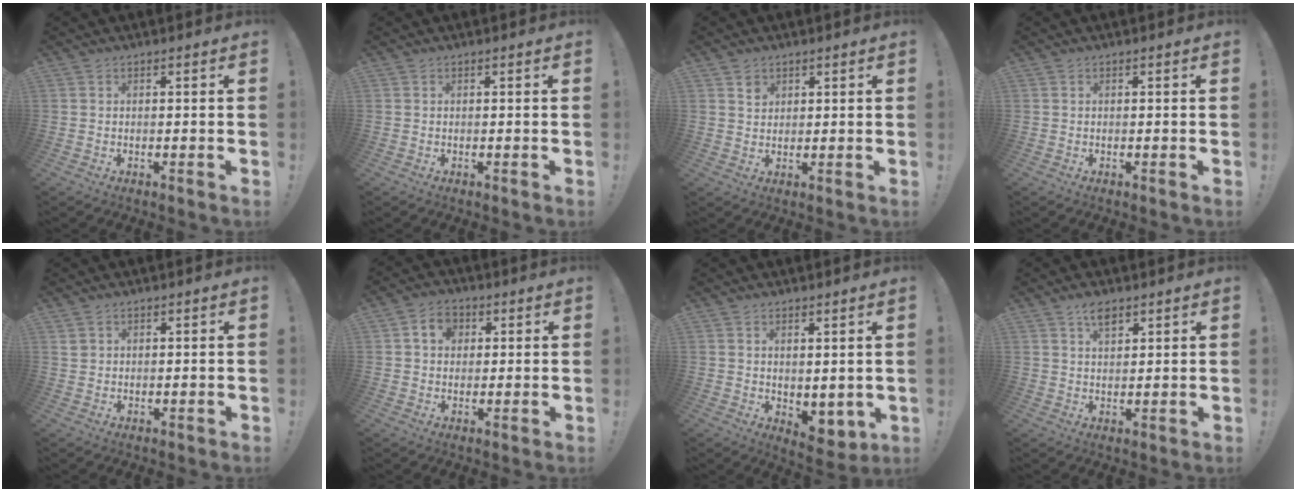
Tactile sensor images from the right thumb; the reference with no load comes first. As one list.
[{"total": 0.0}, {"total": 2.6, "force": [1.6, 2.0, 0.5], "torque": [0.009, -0.012, 0.026]}, {"total": 0.0}, {"total": 1.8, "force": [1.1, 1.4, 0.4], "torque": [-0.001, -0.003, 0.022]}, {"total": 6.6, "force": [2.1, 5.1, 3.6], "torque": [-0.049, 0.004, 0.037]}, {"total": 4.9, "force": [0.4, 3.7, 3.3], "torque": [-0.014, -0.017, 0.017]}, {"total": 4.8, "force": [3.4, 2.2, 2.6], "torque": [-0.036, -0.017, 0.058]}]